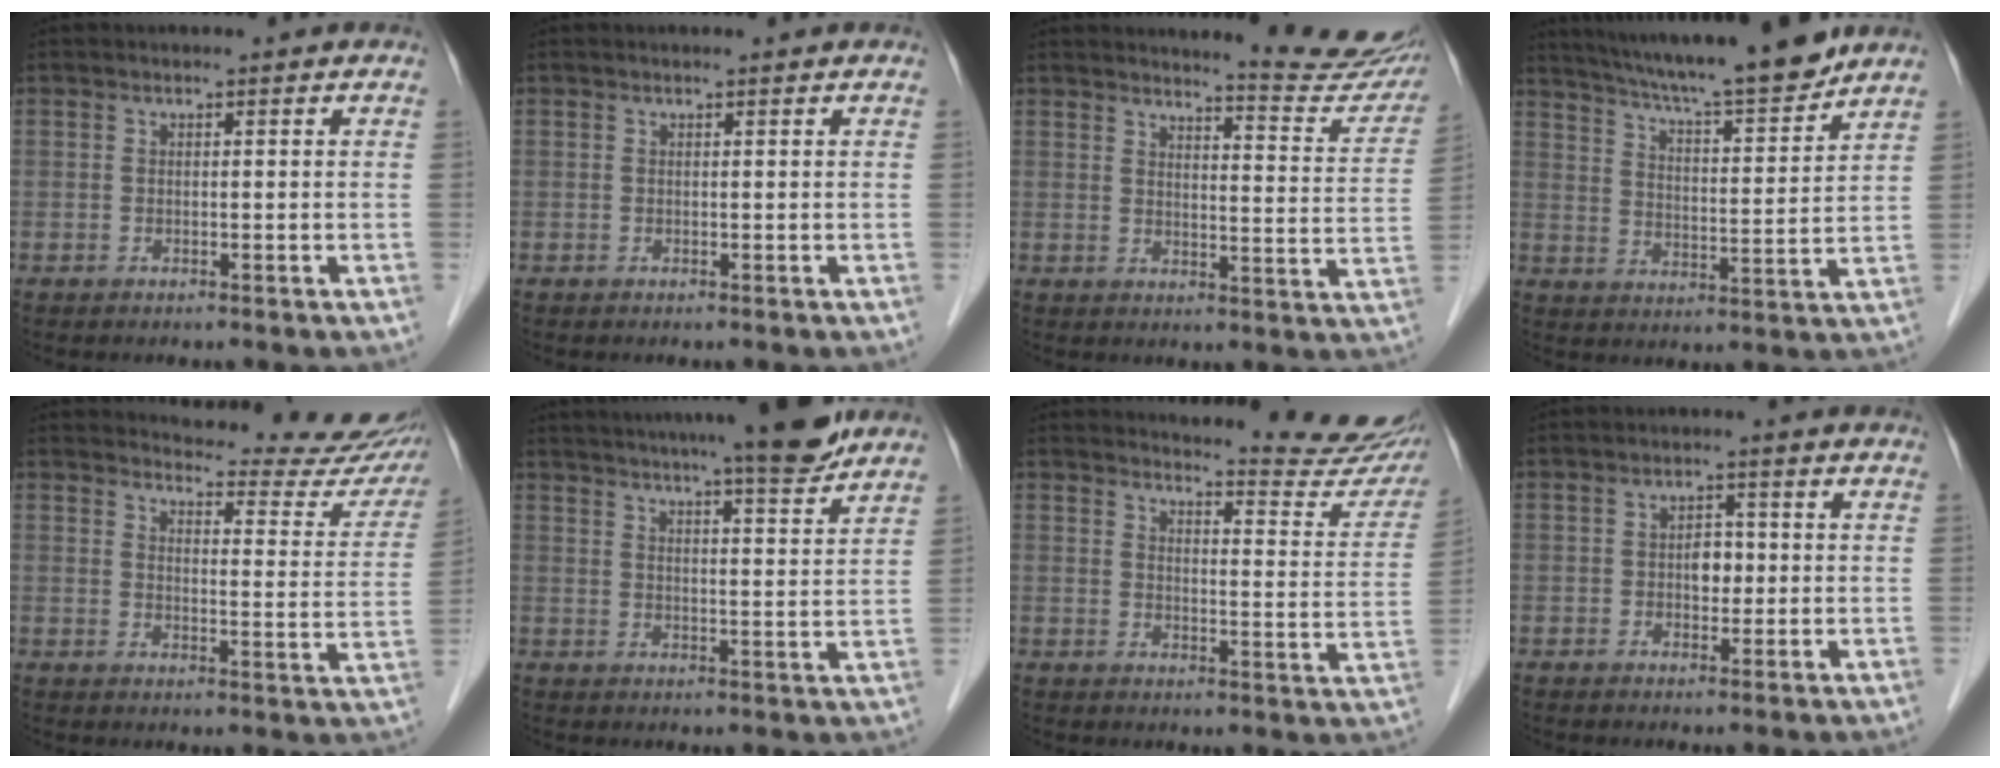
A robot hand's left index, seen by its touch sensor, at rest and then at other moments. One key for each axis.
{"total": 0.6, "fx": 0.5, "fy": -0.1, "fz": 0.3, "tx": -0.008, "ty": 0.002, "tz": 0.011}
{"total": 12.8, "fx": 12.3, "fy": 0.7, "fz": 3.4, "tx": -0.033, "ty": -0.065, "tz": 0.132}
{"total": 18.0, "fx": 15.8, "fy": 0.4, "fz": 8.6, "tx": -0.142, "ty": -0.004, "tz": 0.243}
{"total": 19.0, "fx": 18.2, "fy": 3.5, "fz": 4.0, "tx": -0.028, "ty": -0.084, "tz": 0.193}
{"total": 15.0, "fx": 13.1, "fy": 0.2, "fz": 7.3, "tx": -0.114, "ty": 0.002, "tz": 0.176}
{"total": 16.2, "fx": 15.7, "fy": 1.4, "fz": 3.5, "tx": -0.034, "ty": -0.091, "tz": 0.166}
{"total": 2.9, "fx": -0.2, "fy": 1.9, "fz": 2.2, "tx": -0.032, "ty": 0.007, "tz": -0.001}